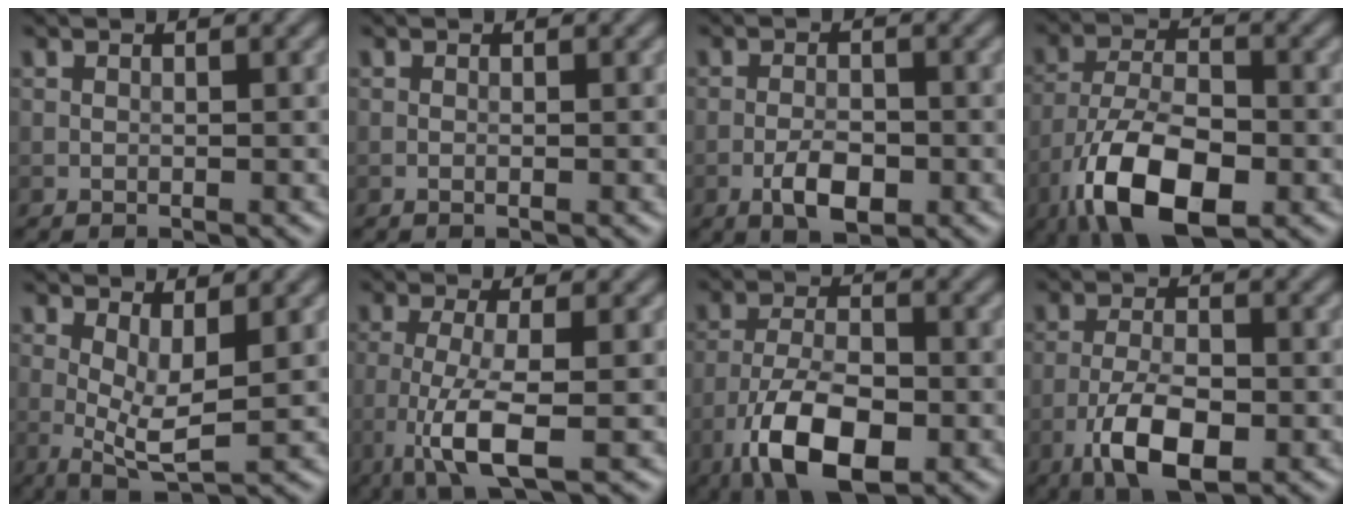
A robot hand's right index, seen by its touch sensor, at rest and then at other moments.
{"total": 0.0}
{"total": 3.4, "force": [-1.5, 1.5, 2.7], "torque": [-0.047, 0.001, -0.030]}
{"total": 10.8, "force": [-5.4, 4.7, 8.1], "torque": [-0.159, -0.006, -0.100]}
{"total": 4.3, "force": [0.5, 1.3, 4.1], "torque": [-0.076, -0.011, 0.011]}
{"total": 5.8, "force": [-1.9, 1.3, 5.3], "torque": [-0.108, -0.008, -0.040]}
{"total": 9.1, "force": [-4.5, 3.9, 7.0], "torque": [-0.133, -0.005, -0.083]}
{"total": 6.4, "force": [-2.9, 2.6, 5.1], "torque": [-0.099, -0.003, -0.056]}